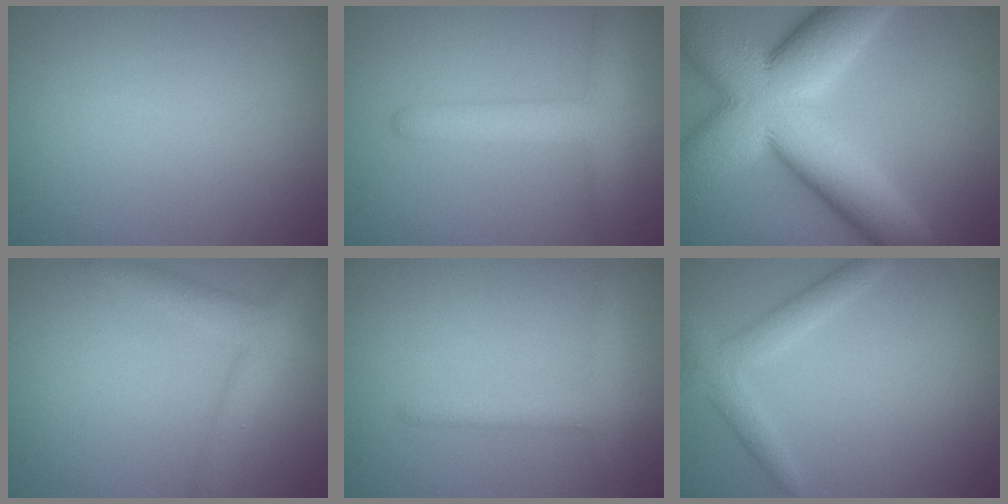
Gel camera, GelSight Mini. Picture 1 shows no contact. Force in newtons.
{"total": 4.4, "press": 4.4, "slide": 0.3}
{"total": 15.1, "press": 15.1, "slide": 1.0}
{"total": 3.9, "press": 3.9, "slide": 0.3}
{"total": 2.1, "press": 2.1, "slide": 0.1}
{"total": 2.6, "press": 2.6, "slide": 0.1}